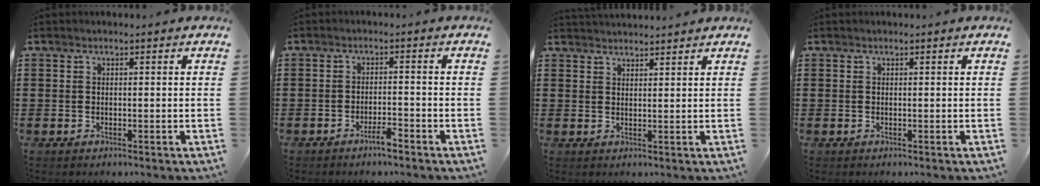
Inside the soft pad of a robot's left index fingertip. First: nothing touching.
{"total": 2.7, "force": [-2.1, 0.4, 1.7], "torque": [-0.029, 0.005, -0.038]}
{"total": 2.1, "force": [2.1, 0.0, 0.0], "torque": [-0.004, -0.003, 0.040]}
{"total": 0.0}